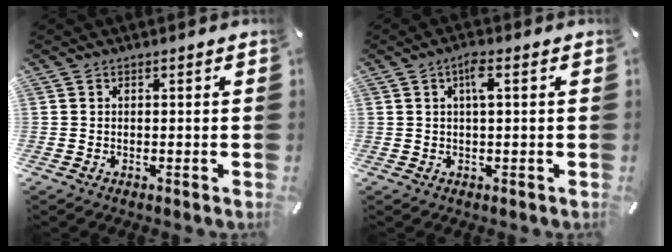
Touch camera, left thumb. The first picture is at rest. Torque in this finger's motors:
{"motor_torque": [0.54, 0.83, 0.46, -0.23, 0.17]}